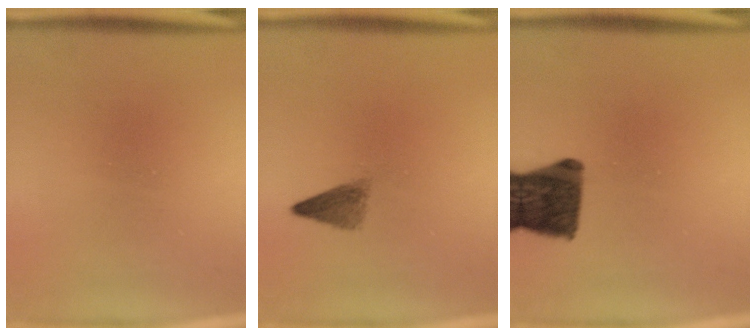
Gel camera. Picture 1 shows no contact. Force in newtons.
{"total": 2.5}
{"total": 12.6}